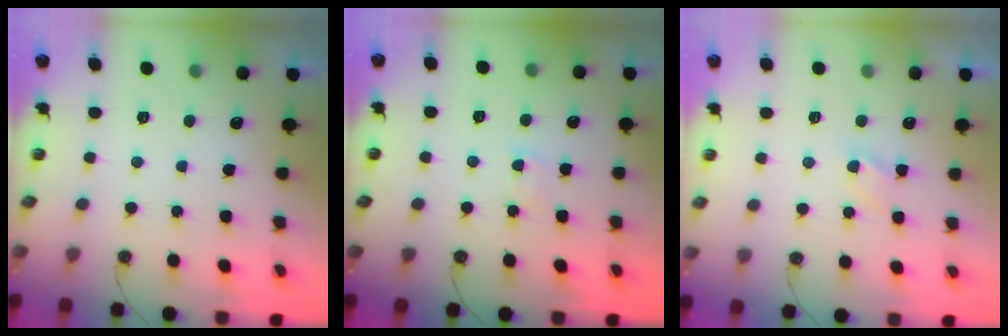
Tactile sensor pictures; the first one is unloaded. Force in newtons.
{"total": 1.7, "press": 1.6, "slide": 0.3}
{"total": 2.8, "press": 2.7, "slide": 0.4}